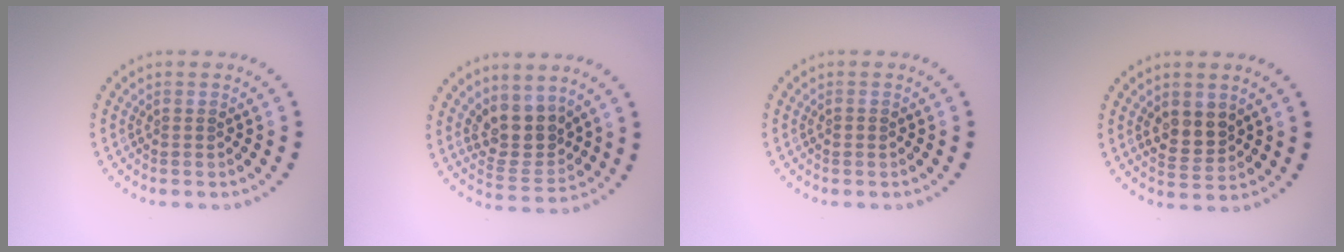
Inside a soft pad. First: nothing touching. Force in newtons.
{"total": 4.0, "press": 3.5, "slide": 1.9}
{"total": 0.7, "press": 0.7, "slide": 0.1}
{"total": 2.7, "press": 2.6, "slide": 0.8}